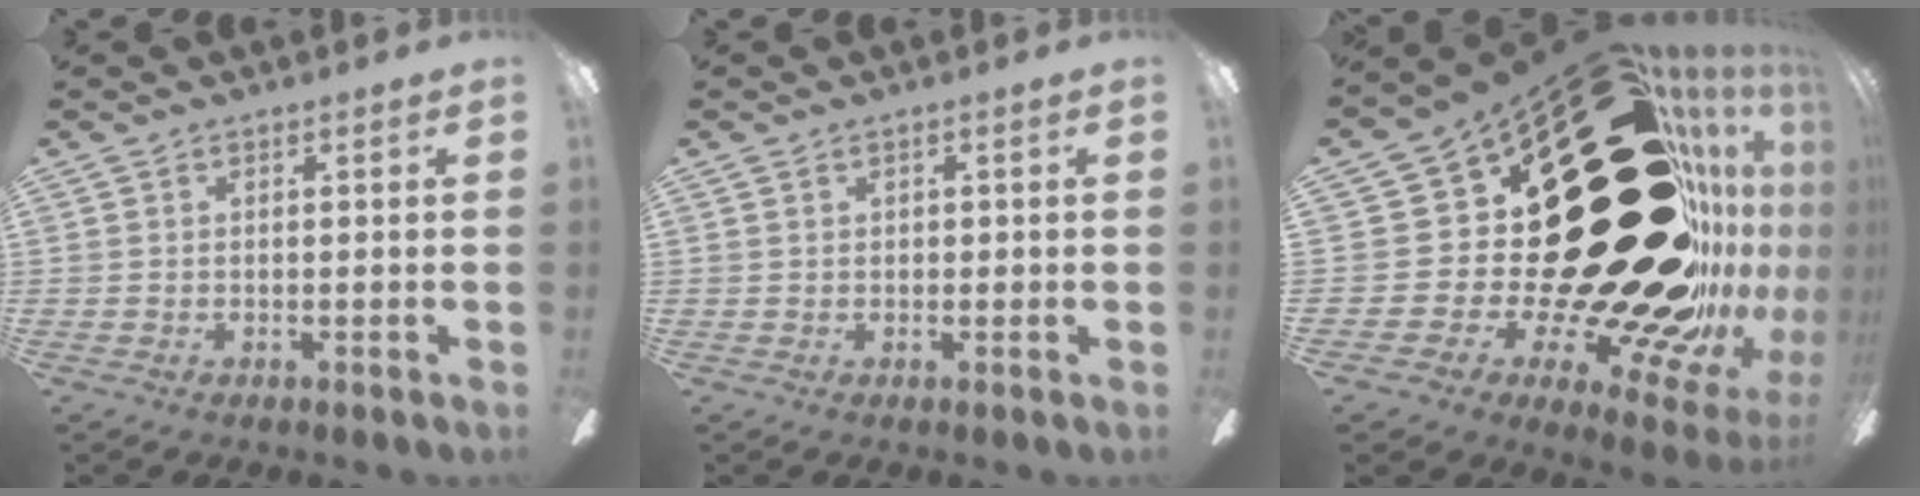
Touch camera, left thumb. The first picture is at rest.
{"total": 0.7, "force": [0.2, 0.5, 0.4], "torque": [-0.008, 0.003, 0.003]}
{"total": 60.4, "force": [12.9, 30.8, 50.3], "torque": [-0.580, -0.149, 0.384]}